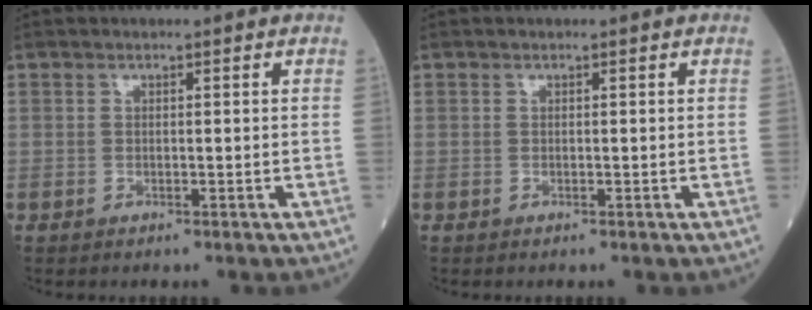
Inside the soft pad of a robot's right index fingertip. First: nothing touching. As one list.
[{"total": 0.0}]